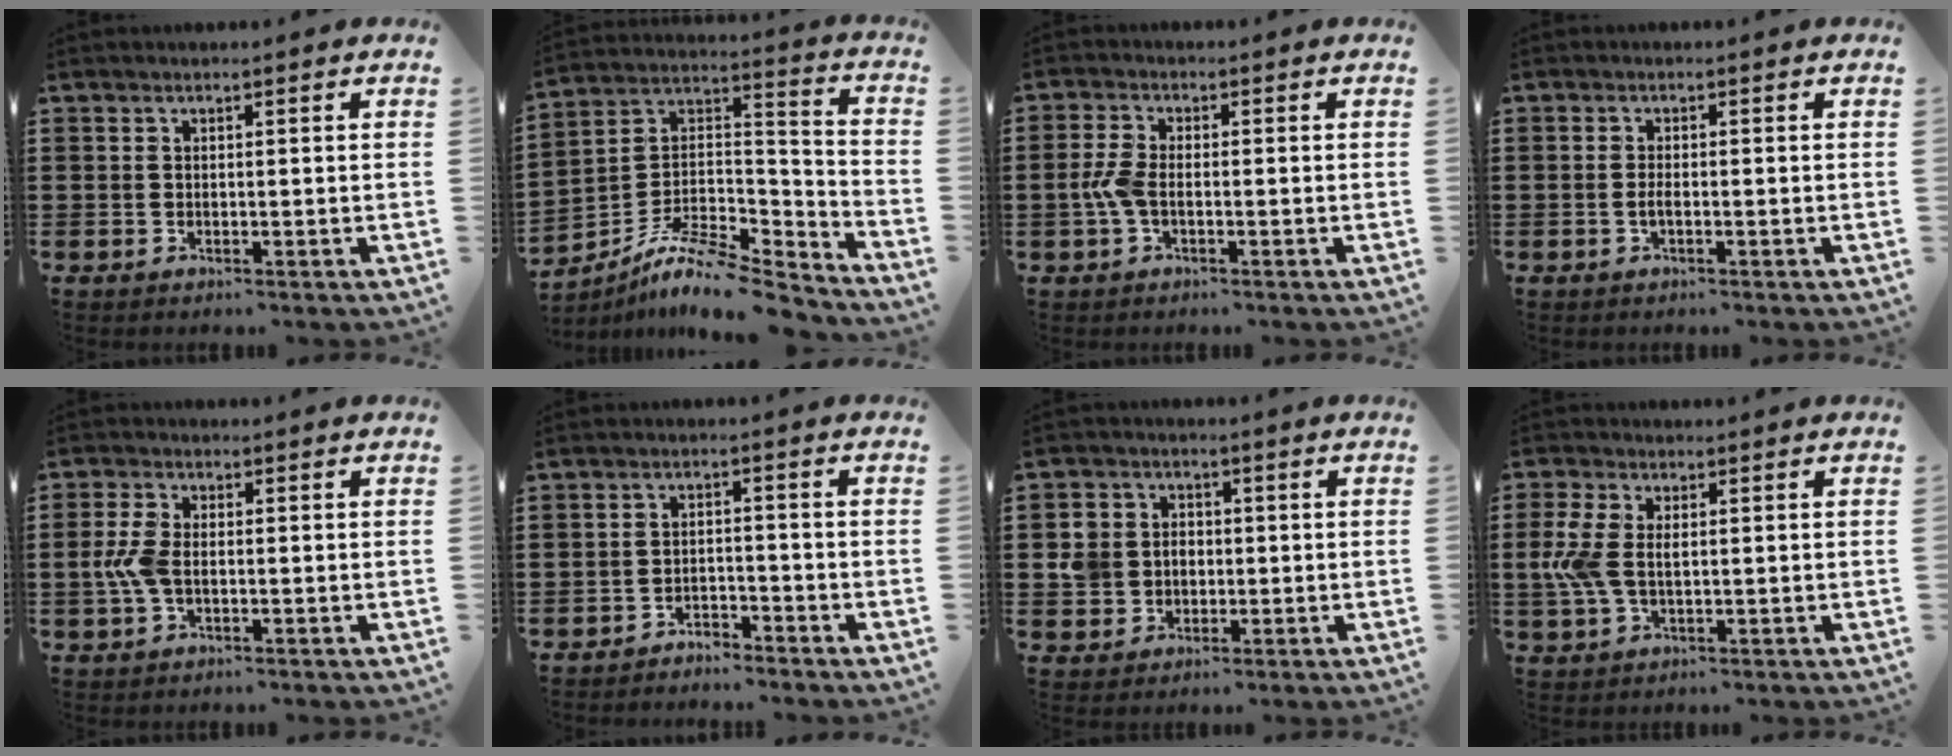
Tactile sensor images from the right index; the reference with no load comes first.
{"total": 9.7, "force": [-8.2, 2.2, 4.7], "torque": [-0.099, 0.006, -0.166]}
{"total": 3.8, "force": [-1.0, 1.6, 3.3], "torque": [-0.079, -0.001, -0.023]}
{"total": 1.4, "force": [-0.6, 0.3, 1.2], "torque": [-0.024, 0.000, -0.010]}
{"total": 4.4, "force": [-0.7, 2.4, 3.7], "torque": [-0.096, -0.006, -0.020]}
{"total": 2.8, "force": [-2.8, 0.2, -0.1], "torque": [-0.008, 0.000, -0.060]}
{"total": 5.2, "force": [-0.2, 4.9, 1.8], "torque": [-0.065, 0.012, -0.010]}
{"total": 6.0, "force": [0.2, 3.3, 5.0], "torque": [-0.132, -0.002, -0.006]}